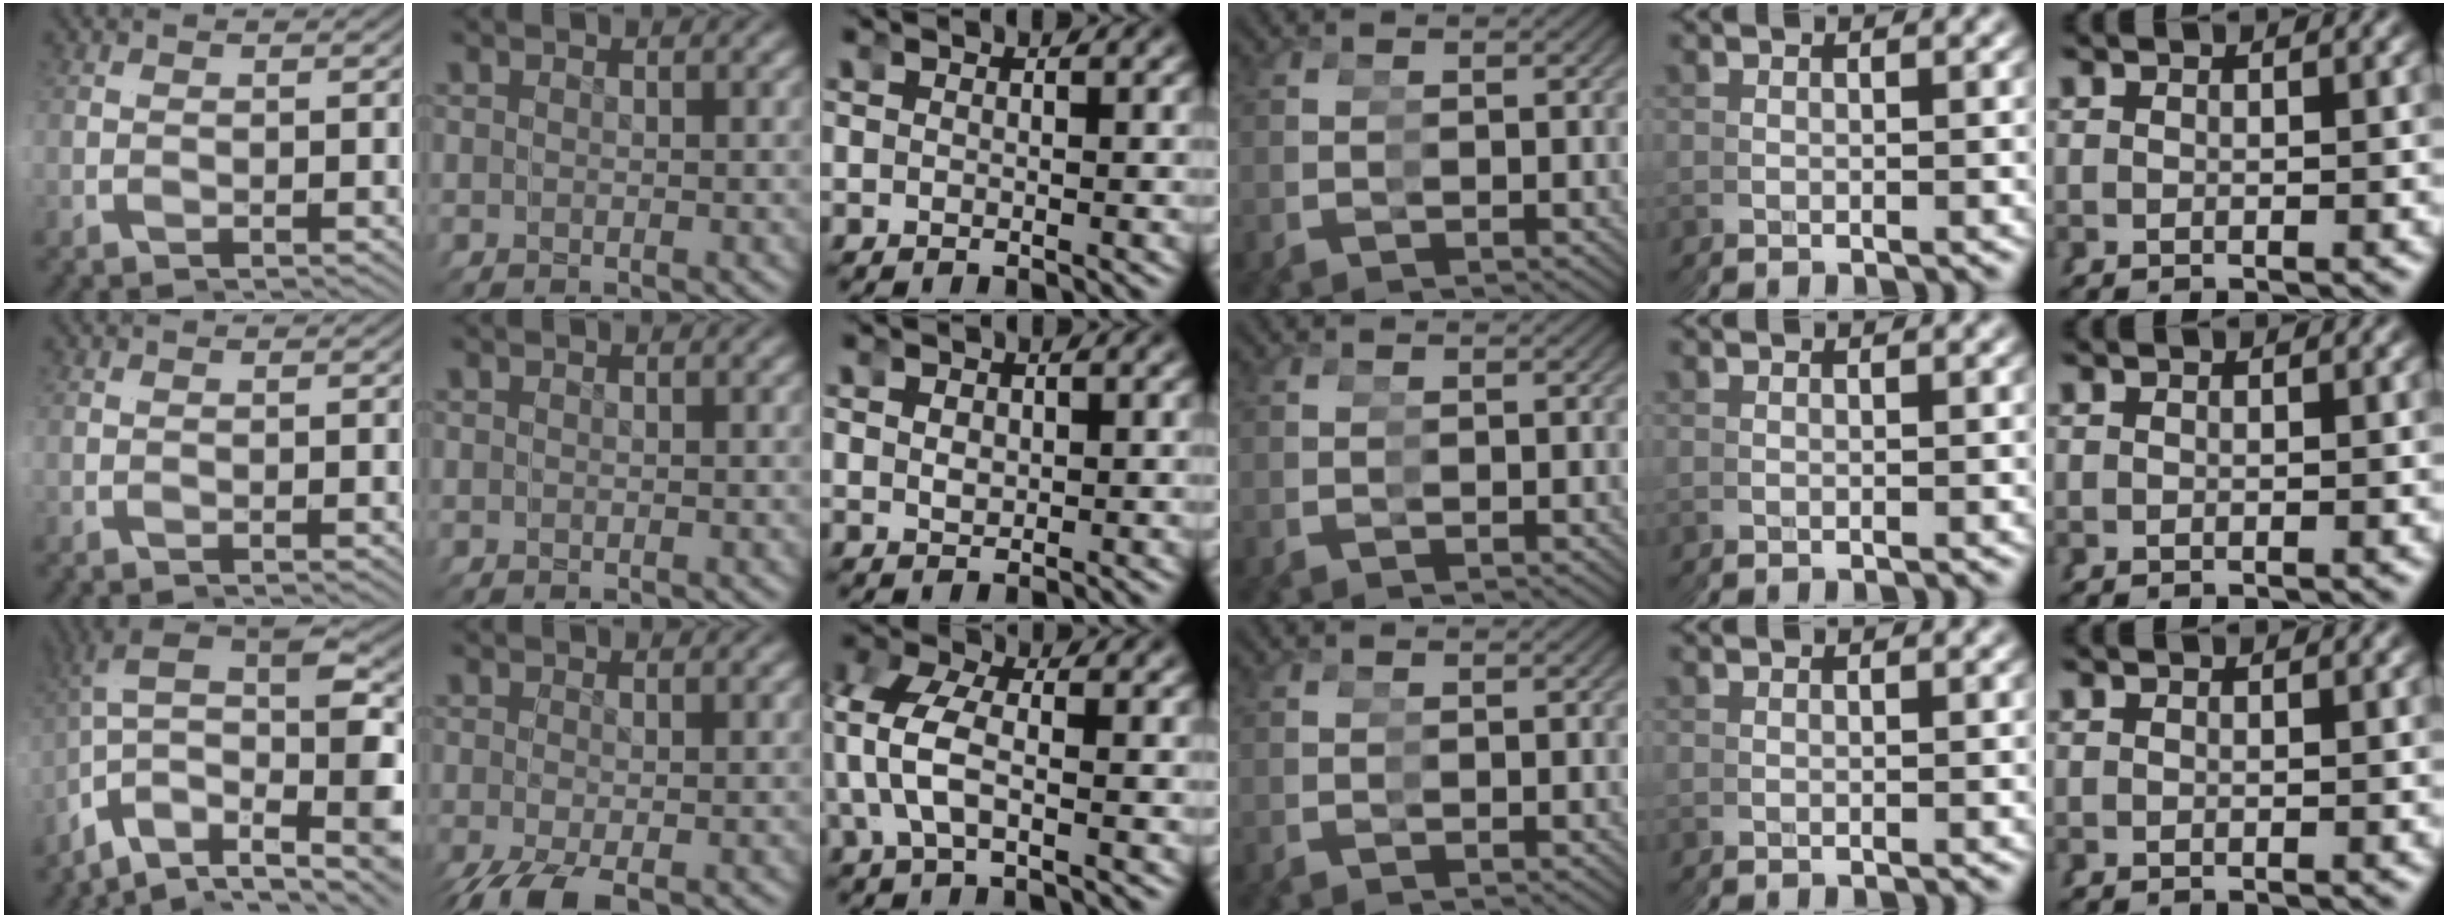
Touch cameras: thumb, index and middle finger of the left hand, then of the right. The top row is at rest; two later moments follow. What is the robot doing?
{"motion": "grasp_and_lifting", "object": "pipette"}